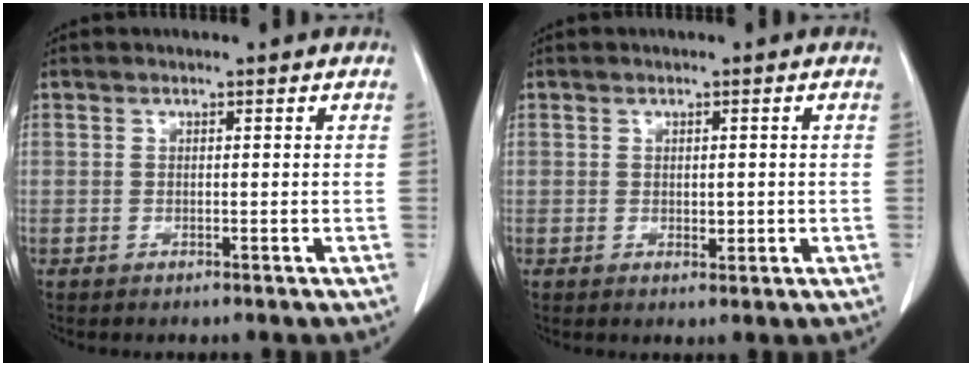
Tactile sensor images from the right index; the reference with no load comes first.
{"total": 1.7, "force": [0.0, 0.9, 1.4], "torque": [-0.020, -0.003, 0.004]}